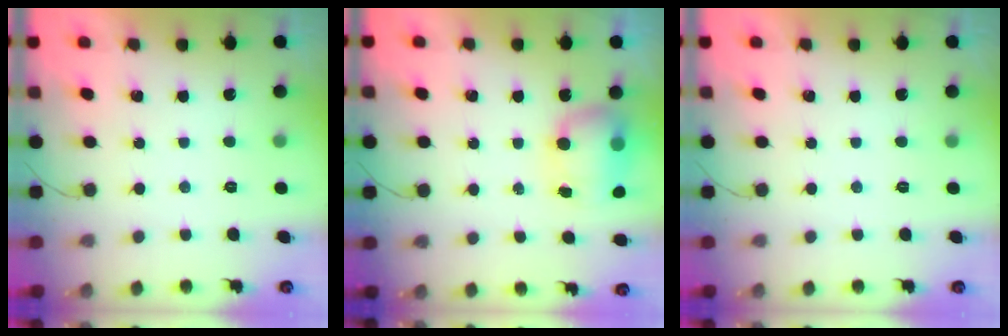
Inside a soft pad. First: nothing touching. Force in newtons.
{"total": 7.7, "press": 7.6, "slide": 1.3}
{"total": 0.0}